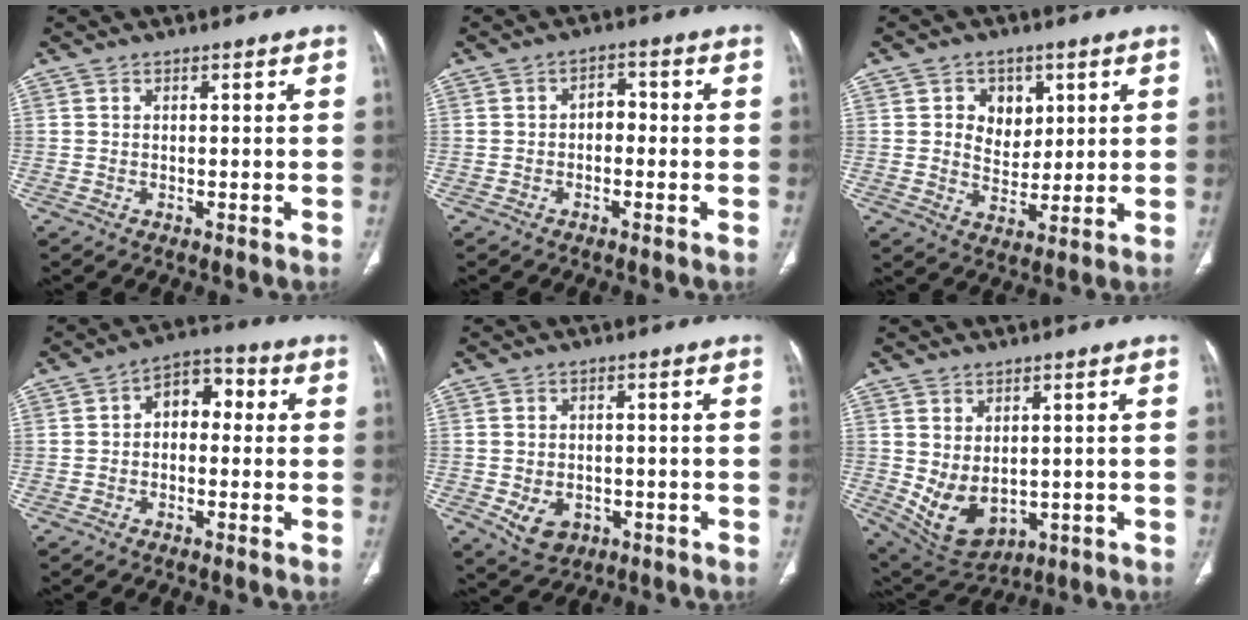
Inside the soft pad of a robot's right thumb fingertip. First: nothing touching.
{"total": 3.0, "force": [-0.6, 2.2, 1.9], "torque": [-0.014, 0.016, -0.019]}
{"total": 7.5, "force": [2.5, 6.1, 3.6], "torque": [-0.017, -0.011, 0.044]}
{"total": 7.1, "force": [0.3, 4.8, 5.1], "torque": [-0.049, 0.028, -0.009]}
{"total": 6.0, "force": [-1.9, 4.6, 3.4], "torque": [-0.048, 0.009, -0.017]}
{"total": 9.6, "force": [-0.5, 6.4, 7.1], "torque": [-0.112, -0.008, 0.023]}